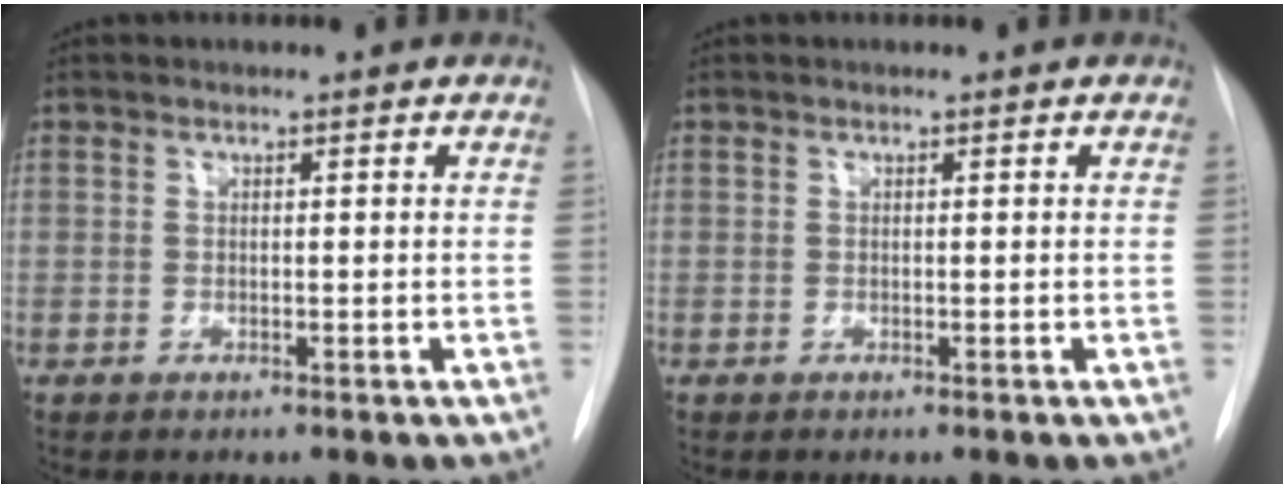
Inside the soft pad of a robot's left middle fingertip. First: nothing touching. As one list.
[{"total": 0.0}]